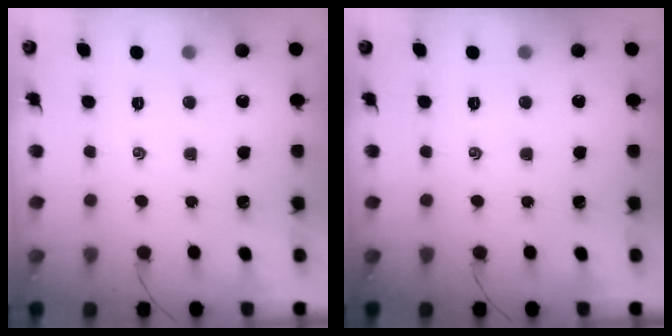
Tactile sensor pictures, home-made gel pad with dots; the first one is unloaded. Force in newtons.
{"total": 0.0}